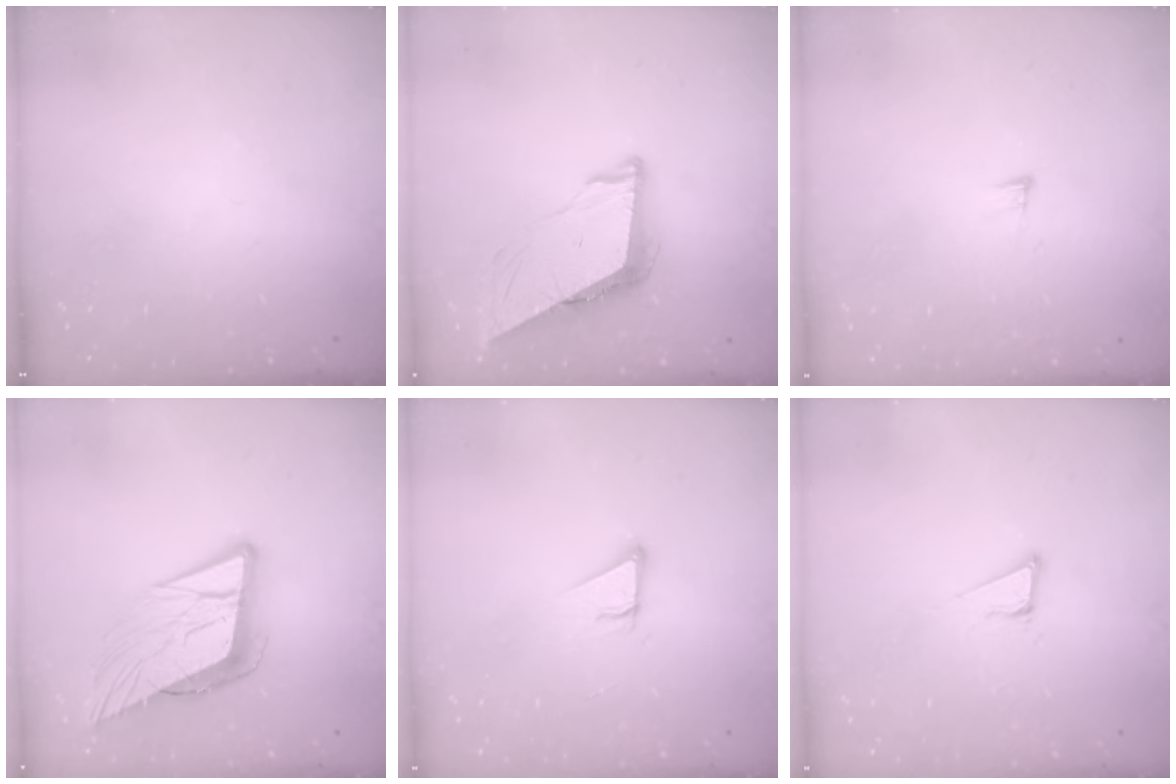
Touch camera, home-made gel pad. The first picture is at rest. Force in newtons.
{"total": 8.4, "press": 8.4, "slide": 0.9}
{"total": 5.2, "press": 5.0, "slide": 1.3}
{"total": 13.5, "press": 12.9, "slide": 3.8}
{"total": 3.6, "press": 3.6, "slide": 0.1}
{"total": 3.9, "press": 3.9, "slide": 0.2}